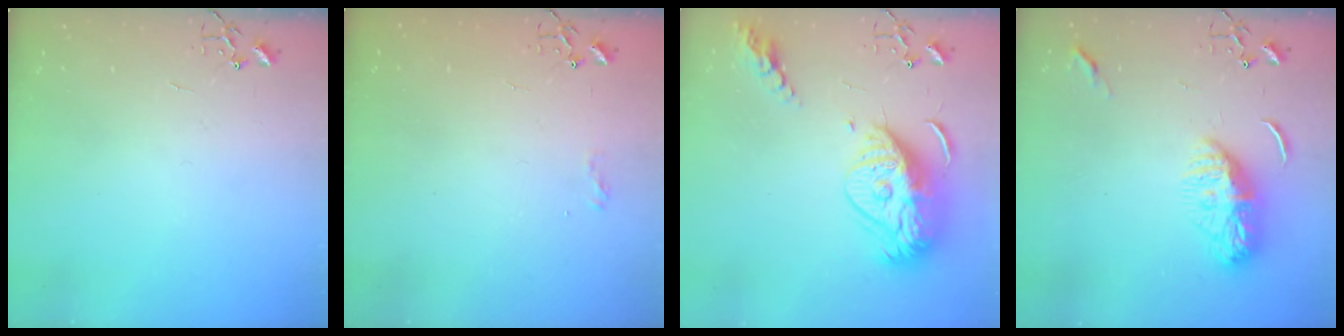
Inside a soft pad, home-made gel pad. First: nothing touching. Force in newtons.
{"total": 5.9, "press": 5.9, "slide": 0.8}
{"total": 18.4, "press": 18.3, "slide": 1.7}
{"total": 12.5, "press": 12.5, "slide": 1.1}